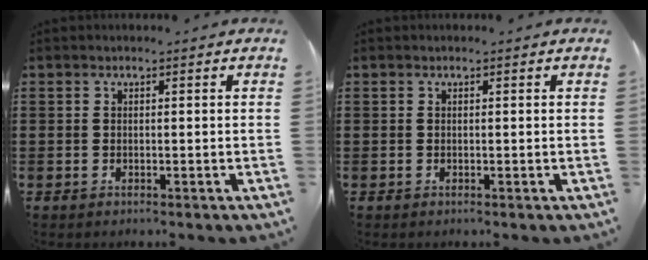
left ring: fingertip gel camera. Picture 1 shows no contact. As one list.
[{"total": 0.0}]